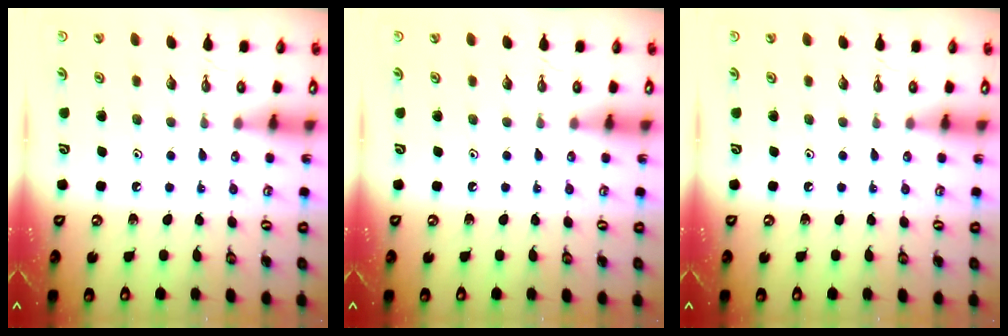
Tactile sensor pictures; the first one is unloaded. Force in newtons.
{"total": 0.0}
{"total": 0.0}